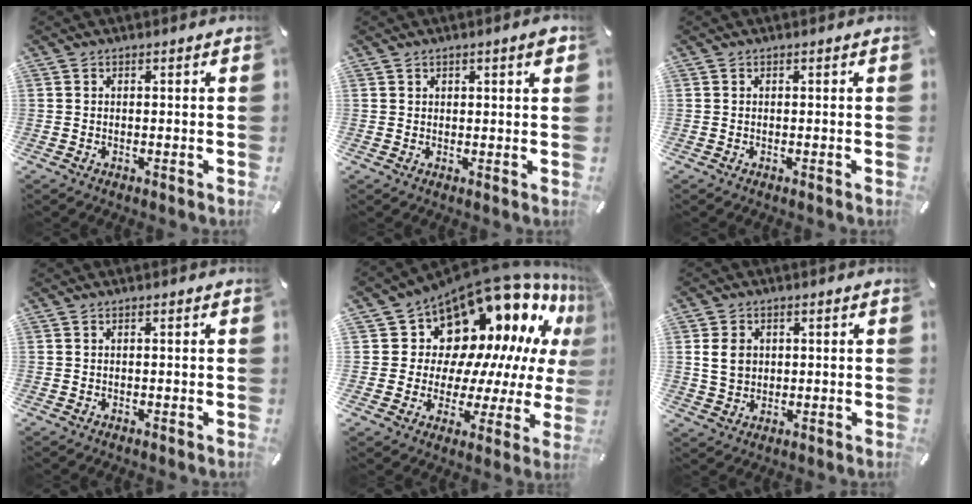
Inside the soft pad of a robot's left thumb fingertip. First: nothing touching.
{"total": 1.8, "force": [1.2, 0.7, 1.2], "torque": [-0.015, 0.000, 0.019]}
{"total": 0.0}
{"total": 0.0}
{"total": 18.7, "force": [13.1, 11.1, 7.6], "torque": [-0.106, -0.140, 0.244]}
{"total": 5.6, "force": [0.8, 4.8, 2.7], "torque": [-0.059, -0.003, 0.010]}